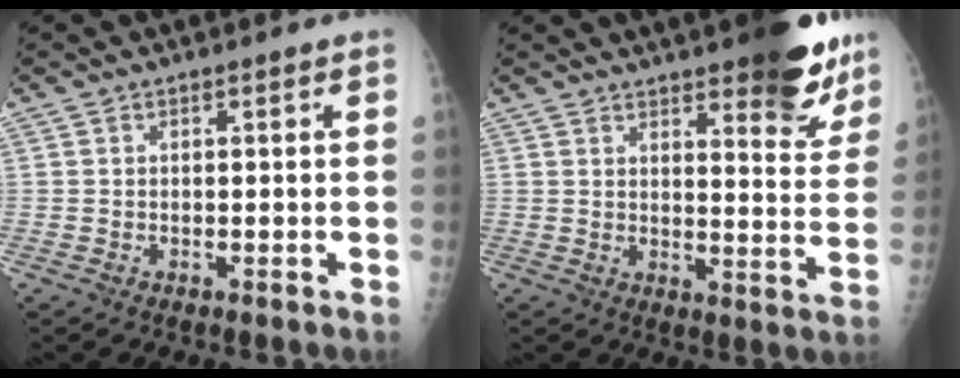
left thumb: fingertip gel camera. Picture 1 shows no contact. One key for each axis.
{"total": 14.6, "fx": 10.4, "fy": 4.1, "fz": 9.4, "tx": -0.082, "ty": -0.064, "tz": 0.133}